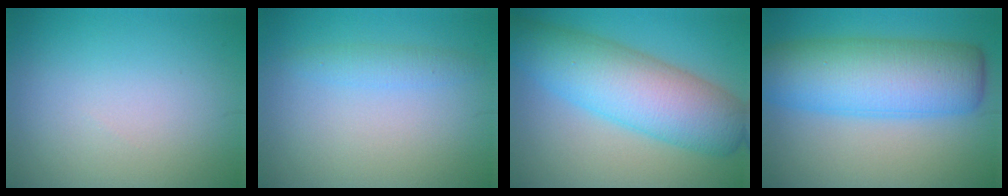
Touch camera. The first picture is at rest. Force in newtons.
{"total": 1.6, "press": 1.6, "slide": 0.1}
{"total": 9.3, "press": 9.3, "slide": 0.3}
{"total": 10.1, "press": 10.1, "slide": 0.2}